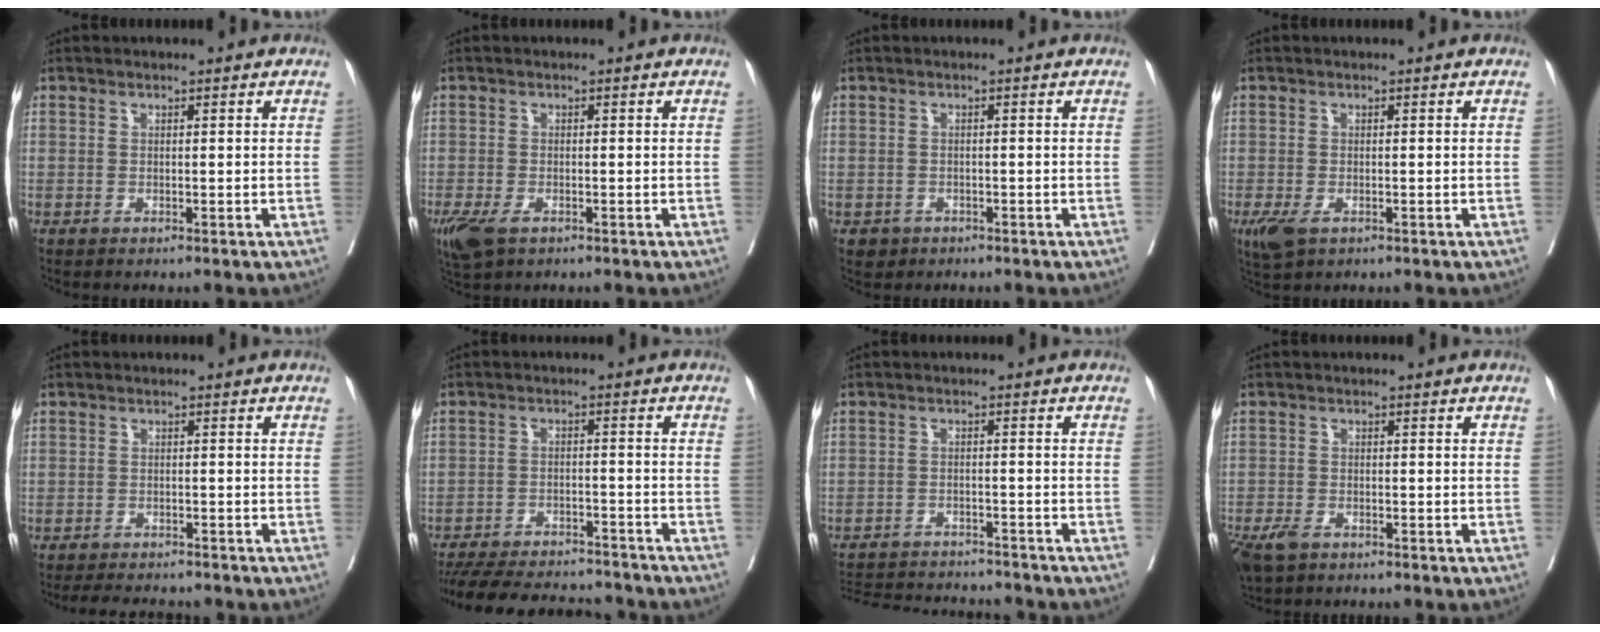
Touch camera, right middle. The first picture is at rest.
{"total": 5.8, "force": [-3.2, 3.0, 3.7], "torque": [-0.082, -0.014, -0.055]}
{"total": 1.7, "force": [-1.0, 1.3, 0.1], "torque": [-0.009, 0.003, -0.013]}
{"total": 3.6, "force": [-1.7, 1.8, 2.6], "torque": [-0.054, -0.008, -0.024]}
{"total": 5.4, "force": [-4.9, 1.7, 1.4], "torque": [-0.021, -0.008, -0.072]}
{"total": 18.2, "force": [-16.6, 4.0, 6.4], "torque": [-0.153, -0.017, -0.236]}
{"total": 13.3, "force": [-12.6, 2.2, 3.5], "torque": [-0.073, 0.001, -0.174]}
{"total": 5.8, "force": [-3.9, 3.0, 3.1], "torque": [-0.062, -0.008, -0.068]}